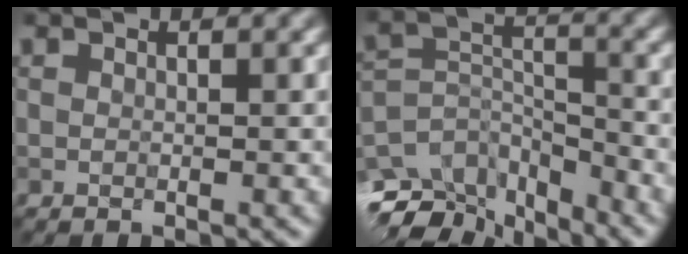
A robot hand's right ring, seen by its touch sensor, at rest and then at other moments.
{"total": 7.6, "force": [-6.8, 2.5, 2.3], "torque": [-0.048, -0.012, -0.114]}